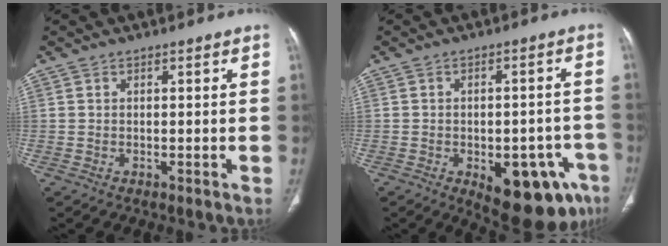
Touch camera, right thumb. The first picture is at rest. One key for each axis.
{"total": 15.4, "fx": -6.9, "fy": 7.3, "fz": 11.7, "tx": -0.103, "ty": 0.028, "tz": -0.074}